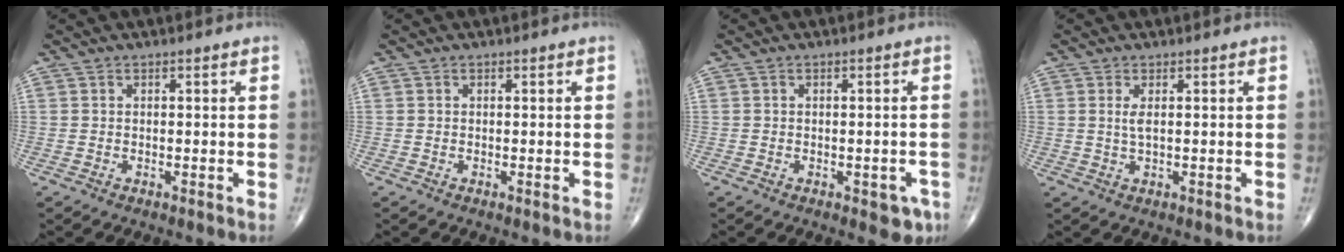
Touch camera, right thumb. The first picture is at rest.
{"total": 0.0}
{"total": 3.8, "force": [-1.8, 2.0, 2.6], "torque": [-0.009, 0.005, -0.019]}
{"total": 1.9, "force": [0.5, 0.5, 1.8], "torque": [-0.045, -0.003, 0.014]}